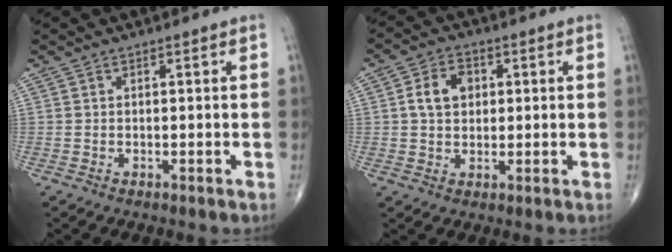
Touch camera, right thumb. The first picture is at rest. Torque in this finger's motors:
{"motor_torque": [0.65, 1.43, 0.68, 0.07, 0.03]}